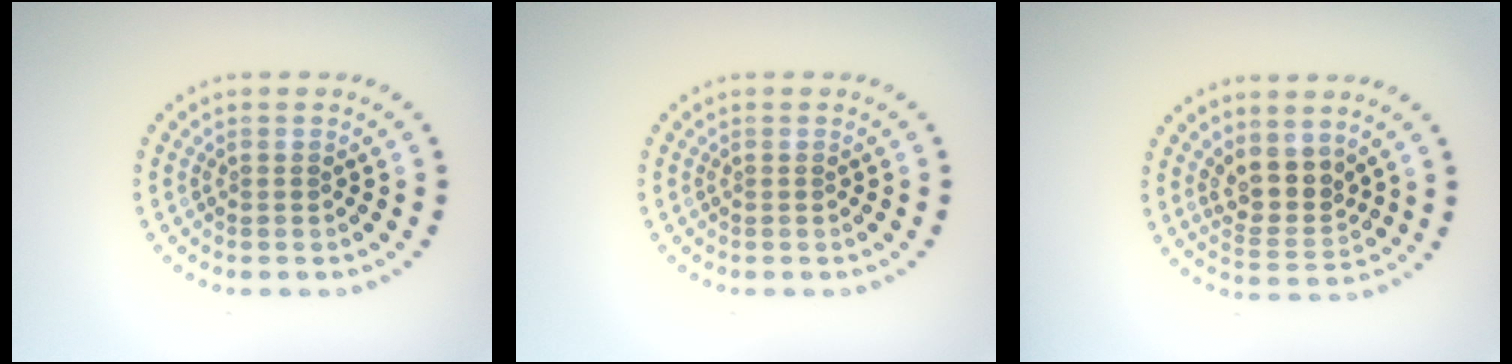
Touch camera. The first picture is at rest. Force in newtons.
{"total": 0.0}
{"total": 3.4, "press": 2.8, "slide": 2.0}